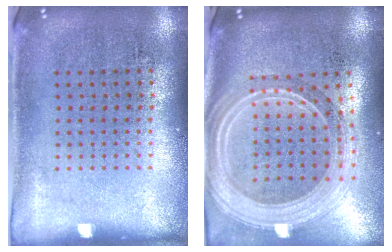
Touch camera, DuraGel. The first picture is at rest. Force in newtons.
{"total": 2.7, "press": 2.2, "slide": 1.5}